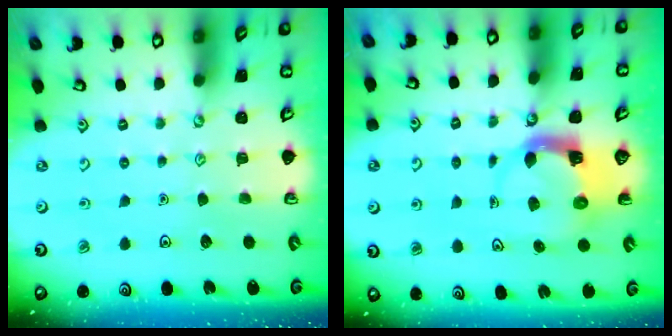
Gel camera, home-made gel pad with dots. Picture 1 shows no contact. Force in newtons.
{"total": 4.0, "press": 4.0, "slide": 0.5}